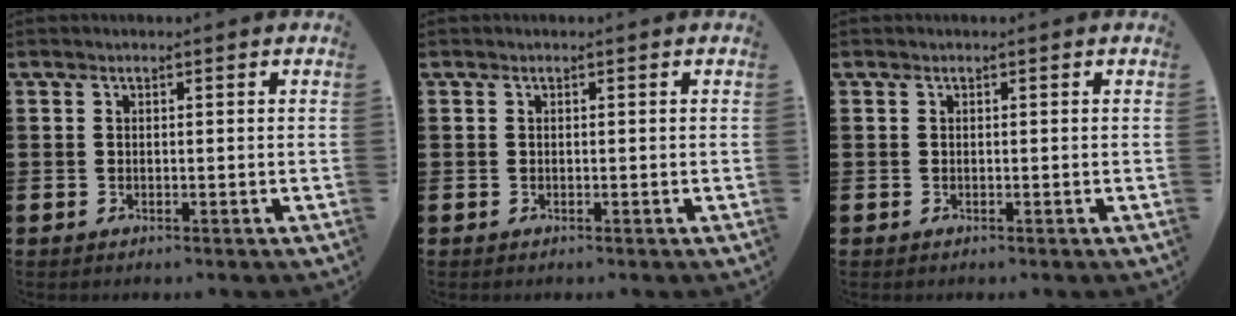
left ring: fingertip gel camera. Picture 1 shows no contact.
{"total": 0.0}
{"total": 0.0}